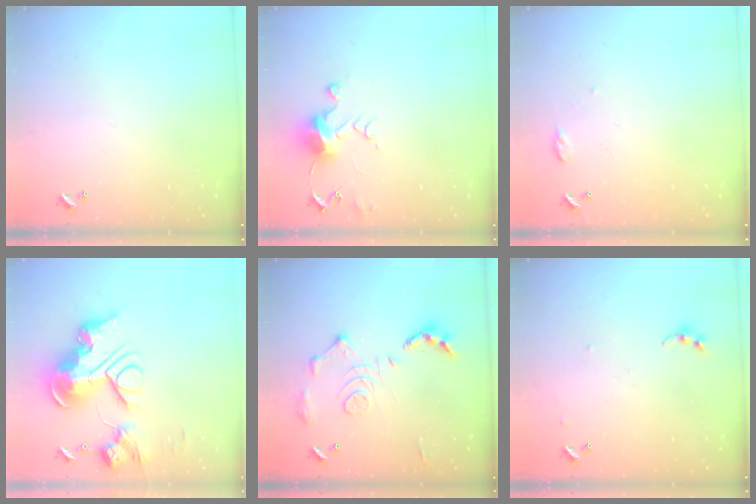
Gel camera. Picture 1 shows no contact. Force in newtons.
{"total": 7.7, "press": 7.7, "slide": 0.4}
{"total": 5.9, "press": 5.8, "slide": 0.7}
{"total": 0.7, "press": 0.7, "slide": 0.0}
{"total": 14.2, "press": 14.1, "slide": 1.2}
{"total": 5.1, "press": 5.0, "slide": 0.5}